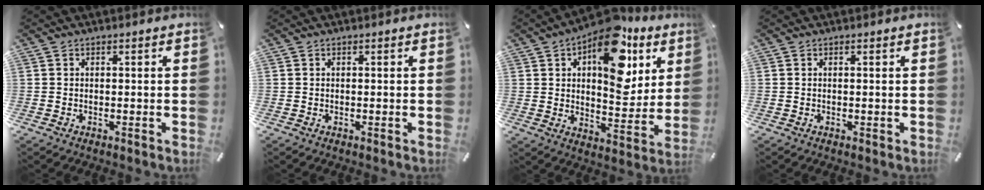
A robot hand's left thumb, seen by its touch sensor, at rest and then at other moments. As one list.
[{"total": 0.0}, {"total": 18.3, "force": [8.8, 10.0, 12.6], "torque": [-0.172, -0.054, 0.148]}, {"total": 0.0}]